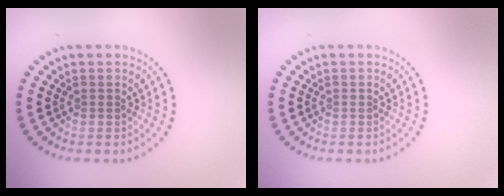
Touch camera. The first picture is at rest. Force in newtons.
{"total": 0.0}